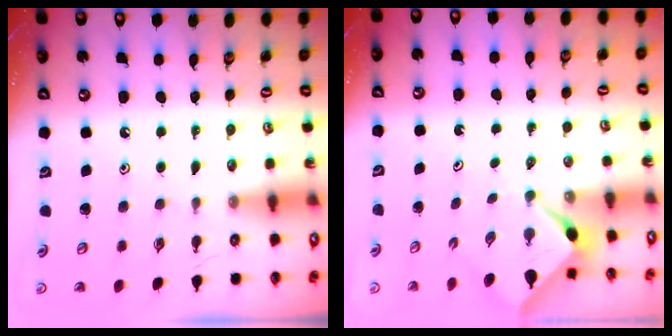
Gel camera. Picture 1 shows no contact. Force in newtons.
{"total": 2.5, "press": 2.5, "slide": 0.3}